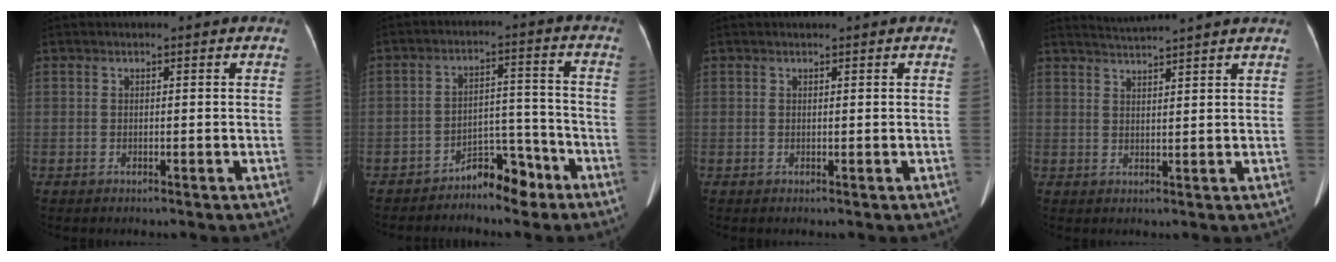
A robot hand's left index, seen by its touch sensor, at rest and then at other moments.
{"total": 5.7, "force": [-4.7, 2.2, 2.3], "torque": [-0.032, 0.022, -0.077]}
{"total": 0.6, "force": [0.5, 0.2, 0.3], "torque": [-0.009, 0.006, 0.005]}
{"total": 5.9, "force": [5.5, -1.2, 1.4], "torque": [-0.026, 0.018, 0.078]}